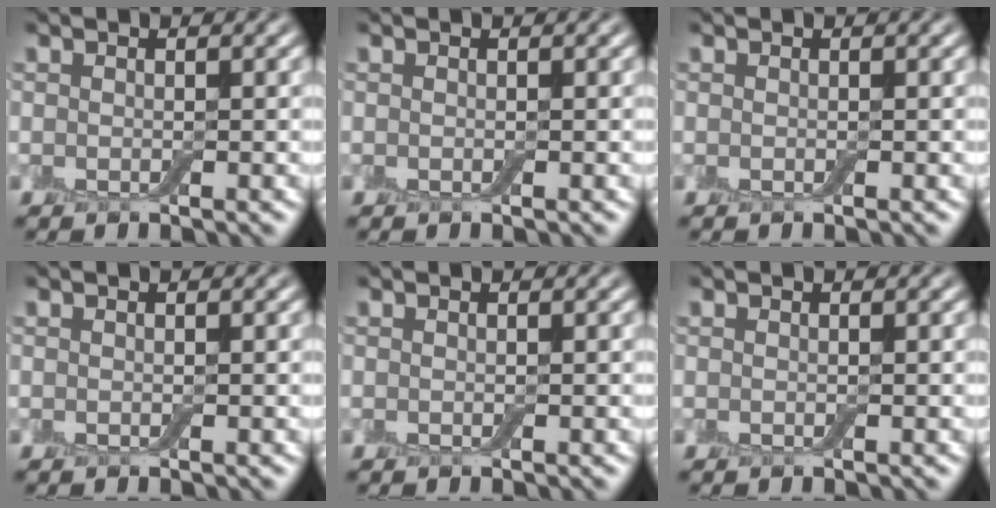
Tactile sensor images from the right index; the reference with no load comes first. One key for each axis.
{"total": 0.0}
{"total": 0.0}
{"total": 0.0}
{"total": 0.0}
{"total": 0.0}